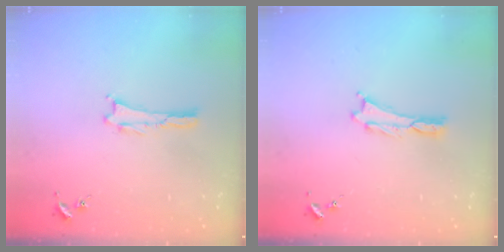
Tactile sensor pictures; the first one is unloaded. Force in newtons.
{"total": 0.0}